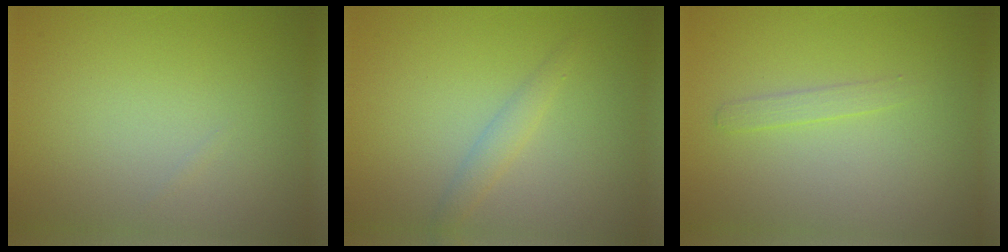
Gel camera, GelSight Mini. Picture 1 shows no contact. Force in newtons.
{"total": 1.4, "press": 1.4, "slide": 0.1}
{"total": 1.0, "press": 1.0, "slide": 0.1}